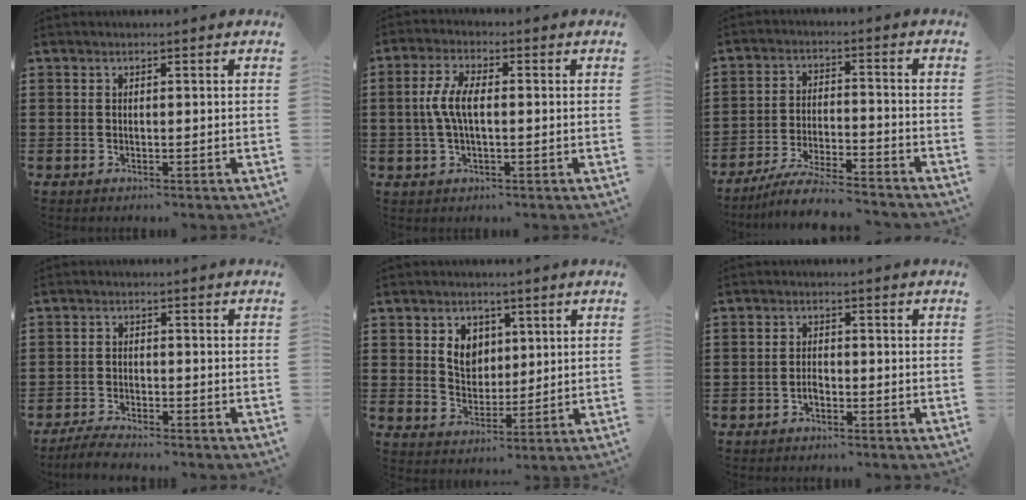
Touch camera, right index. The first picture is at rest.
{"total": 5.7, "force": [-0.1, 2.3, 5.2], "torque": [-0.125, -0.002, -0.012]}
{"total": 6.4, "force": [-6.0, -0.1, 2.3], "torque": [-0.048, -0.006, -0.116]}
{"total": 2.9, "force": [-2.9, 0.1, 0.5], "torque": [-0.018, 0.001, -0.061]}
{"total": 5.0, "force": [1.8, 4.0, 2.3], "torque": [-0.053, 0.011, 0.029]}
{"total": 1.5, "force": [-0.9, 0.8, 0.8], "torque": [-0.018, -0.002, -0.017]}